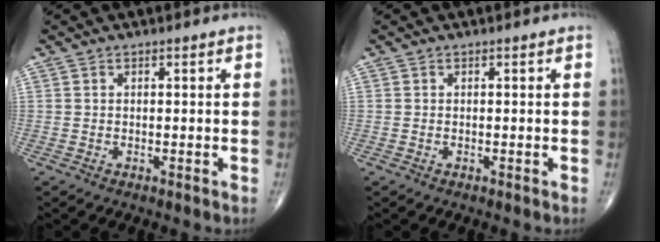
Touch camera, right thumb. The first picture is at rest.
{"total": 0.0}